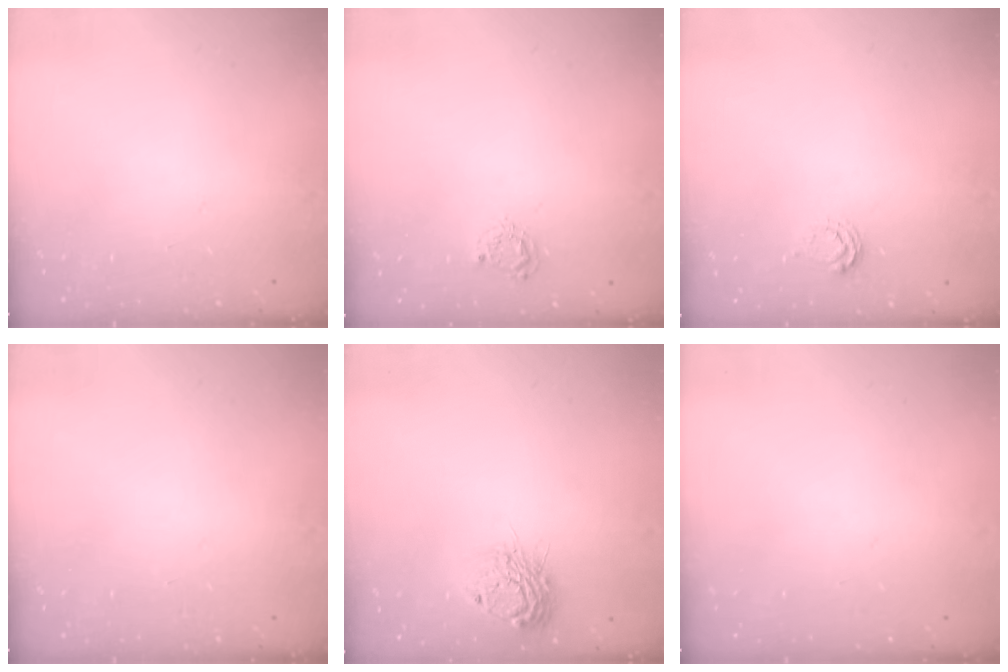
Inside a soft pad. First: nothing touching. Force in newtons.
{"total": 4.5, "press": 4.5, "slide": 0.5}
{"total": 3.9, "press": 3.8, "slide": 0.8}
{"total": 0.0}
{"total": 12.5, "press": 12.5, "slide": 1.1}
{"total": 0.0}